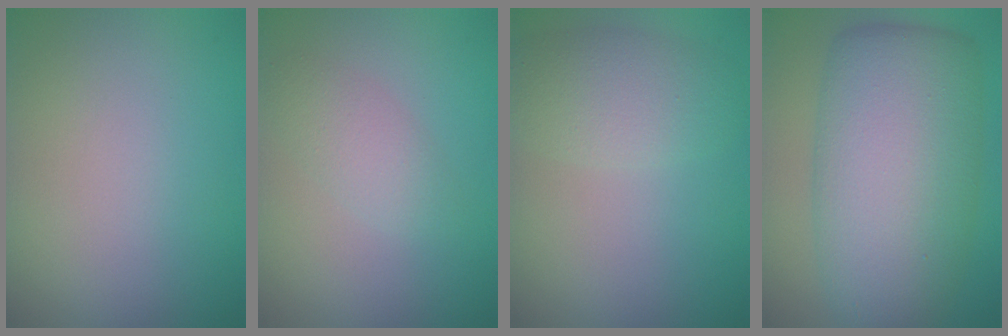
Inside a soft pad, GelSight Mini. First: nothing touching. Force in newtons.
{"total": 2.0, "press": 2.0, "slide": 0.1}
{"total": 3.6, "press": 3.6, "slide": 0.2}
{"total": 11.7, "press": 11.7, "slide": 0.0}